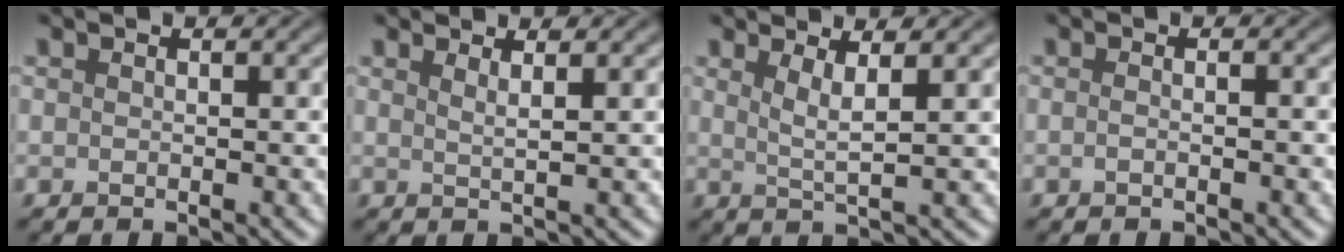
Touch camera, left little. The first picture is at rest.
{"total": 1.7, "force": [1.1, 0.5, 1.2], "torque": [-0.008, 0.003, 0.006]}
{"total": 2.6, "force": [1.2, 0.5, 2.3], "torque": [-0.036, -0.006, 0.021]}
{"total": 1.1, "force": [-0.3, 0.4, 1.0], "torque": [-0.014, -0.007, -0.010]}